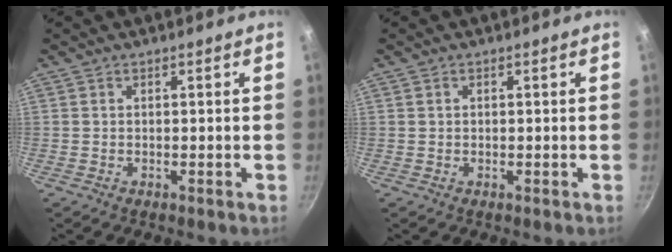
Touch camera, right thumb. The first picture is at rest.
{"total": 0.5, "force": [0.2, 0.4, 0.2], "torque": [-0.003, 0.003, 0.004]}